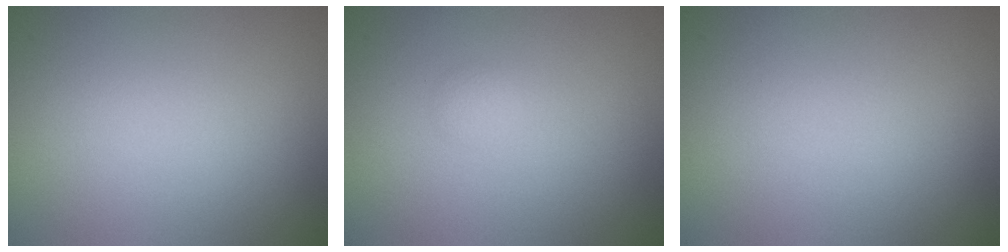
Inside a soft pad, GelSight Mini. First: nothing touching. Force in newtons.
{"total": 0.8, "press": 0.8, "slide": 0.1}
{"total": 0.0}